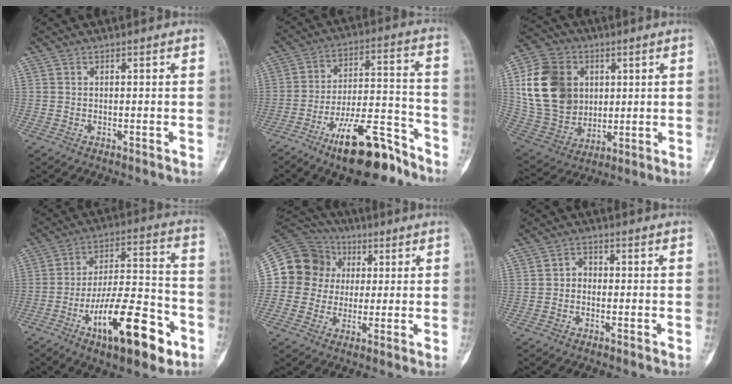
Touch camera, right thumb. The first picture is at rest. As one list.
[{"total": 16.8, "force": [-11.5, 5.5, 11.0], "torque": [-0.157, 0.089, -0.187]}, {"total": 19.0, "force": [4.0, 15.2, 10.7], "torque": [-0.185, 0.000, 0.084]}, {"total": 20.8, "force": [-9.5, 7.2, 17.1], "torque": [-0.269, 0.055, -0.149]}, {"total": 13.7, "force": [1.7, 13.0, 3.9], "torque": [-0.048, 0.036, 0.028]}, {"total": 2.3, "force": [-0.4, 1.9, 1.2], "torque": [-0.007, 0.011, -0.016]}]